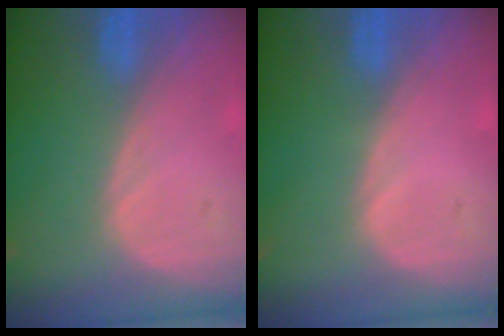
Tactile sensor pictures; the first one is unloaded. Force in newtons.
{"total": 0.0}